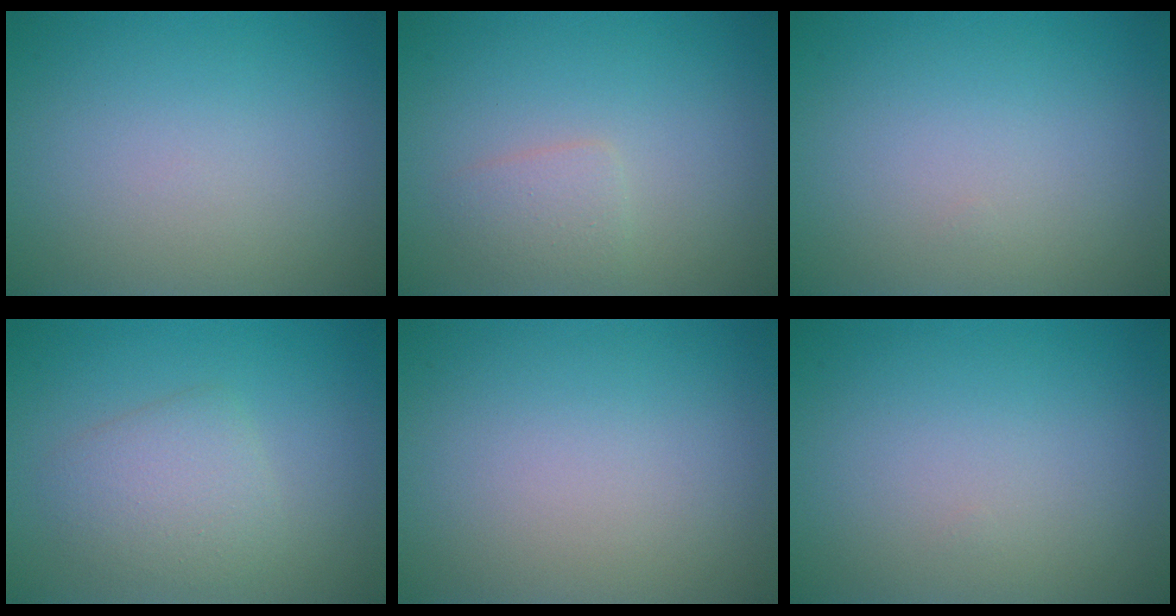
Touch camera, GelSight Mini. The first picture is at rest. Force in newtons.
{"total": 1.5, "press": 1.5, "slide": 0.1}
{"total": 0.0}
{"total": 3.0, "press": 3.0, "slide": 0.0}
{"total": 0.0}
{"total": 0.0}